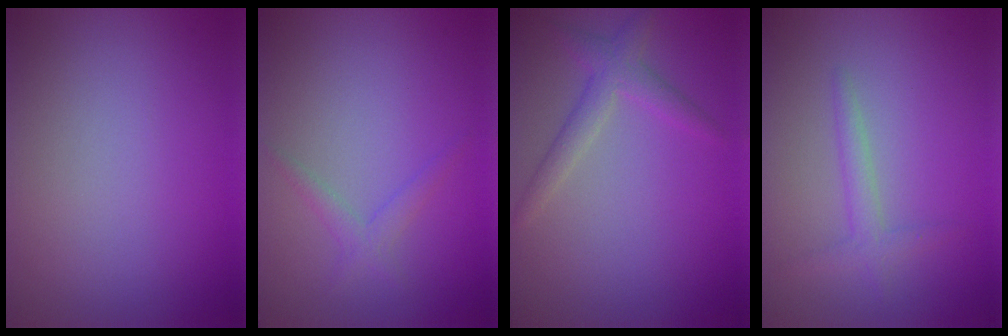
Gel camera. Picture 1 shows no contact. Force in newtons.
{"total": 1.5, "press": 1.5, "slide": 0.1}
{"total": 2.4, "press": 2.4, "slide": 0.2}
{"total": 1.8, "press": 1.8, "slide": 0.1}